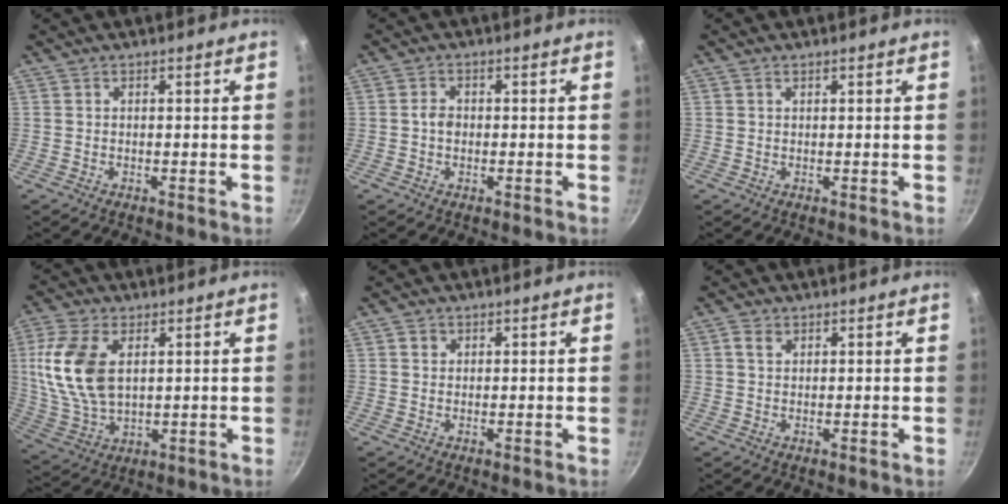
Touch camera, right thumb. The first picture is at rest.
{"total": 2.3, "force": [-0.3, 1.8, 1.4], "torque": [-0.020, 0.008, -0.006]}
{"total": 0.7, "force": [0.4, 0.4, 0.3], "torque": [-0.004, 0.002, 0.007]}
{"total": 14.7, "force": [3.5, 8.7, 11.4], "torque": [-0.222, -0.011, 0.075]}
{"total": 1.5, "force": [0.7, 1.3, 0.5], "torque": [-0.004, 0.001, 0.009]}
{"total": 2.0, "force": [1.0, 1.4, 1.1], "torque": [-0.014, 0.000, 0.018]}